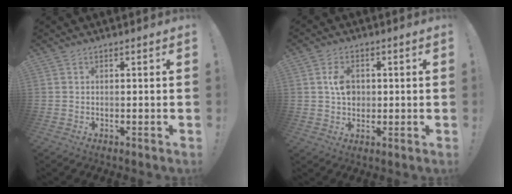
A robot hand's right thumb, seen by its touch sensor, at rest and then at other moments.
{"total": 6.5, "force": [0.5, 4.9, 4.3], "torque": [-0.063, 0.009, 0.011]}